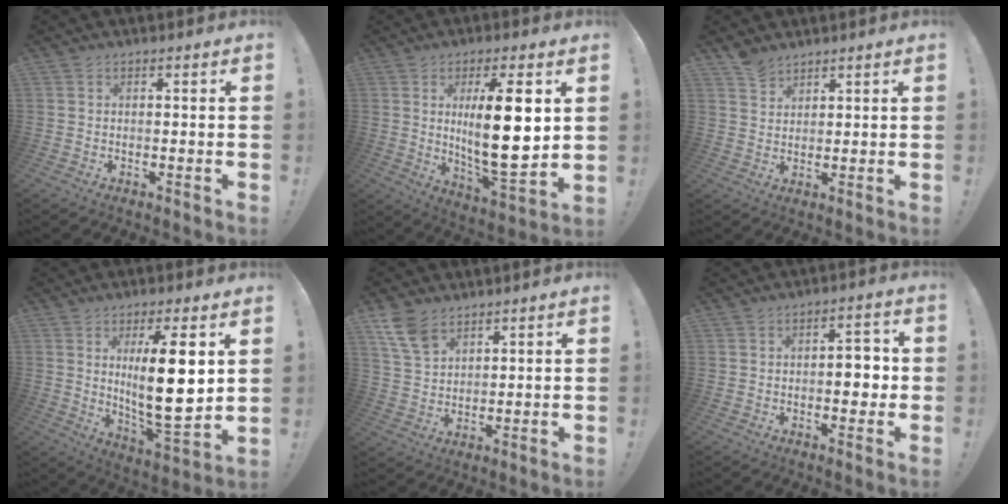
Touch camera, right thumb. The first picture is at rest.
{"total": 17.4, "force": [3.6, 4.8, 16.4], "torque": [-0.265, -0.031, 0.046]}
{"total": 4.5, "force": [3.8, 2.2, 0.9], "torque": [-0.007, -0.023, 0.072]}
{"total": 15.8, "force": [3.9, 3.9, 14.8], "torque": [-0.243, -0.040, 0.051]}
{"total": 8.7, "force": [5.9, 4.7, 4.3], "torque": [-0.074, -0.026, 0.118]}
{"total": 5.9, "force": [-0.8, 3.6, 4.6], "torque": [-0.058, 0.011, -0.017]}